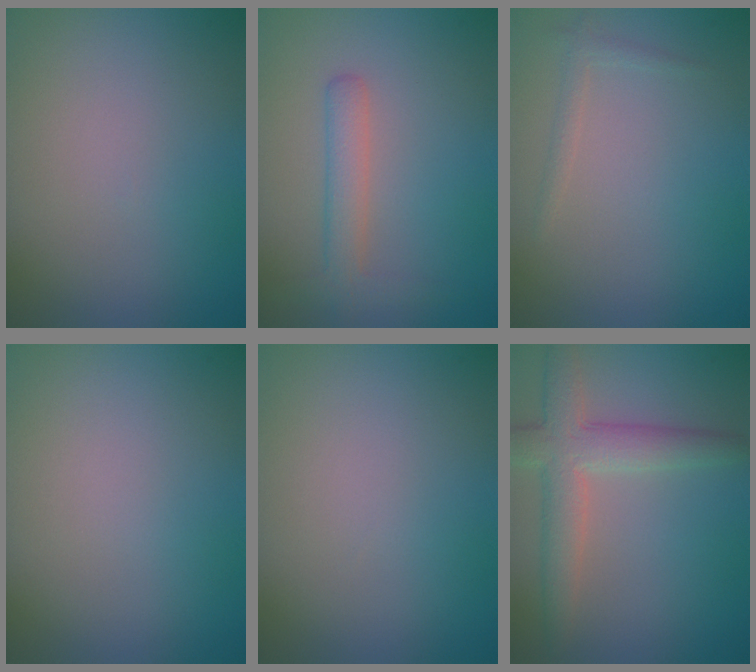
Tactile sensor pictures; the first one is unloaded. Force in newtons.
{"total": 2.7, "press": 2.7, "slide": 0.1}
{"total": 1.0, "press": 1.0, "slide": 0.0}
{"total": 0.0}
{"total": 0.0}
{"total": 4.7, "press": 4.7, "slide": 0.2}